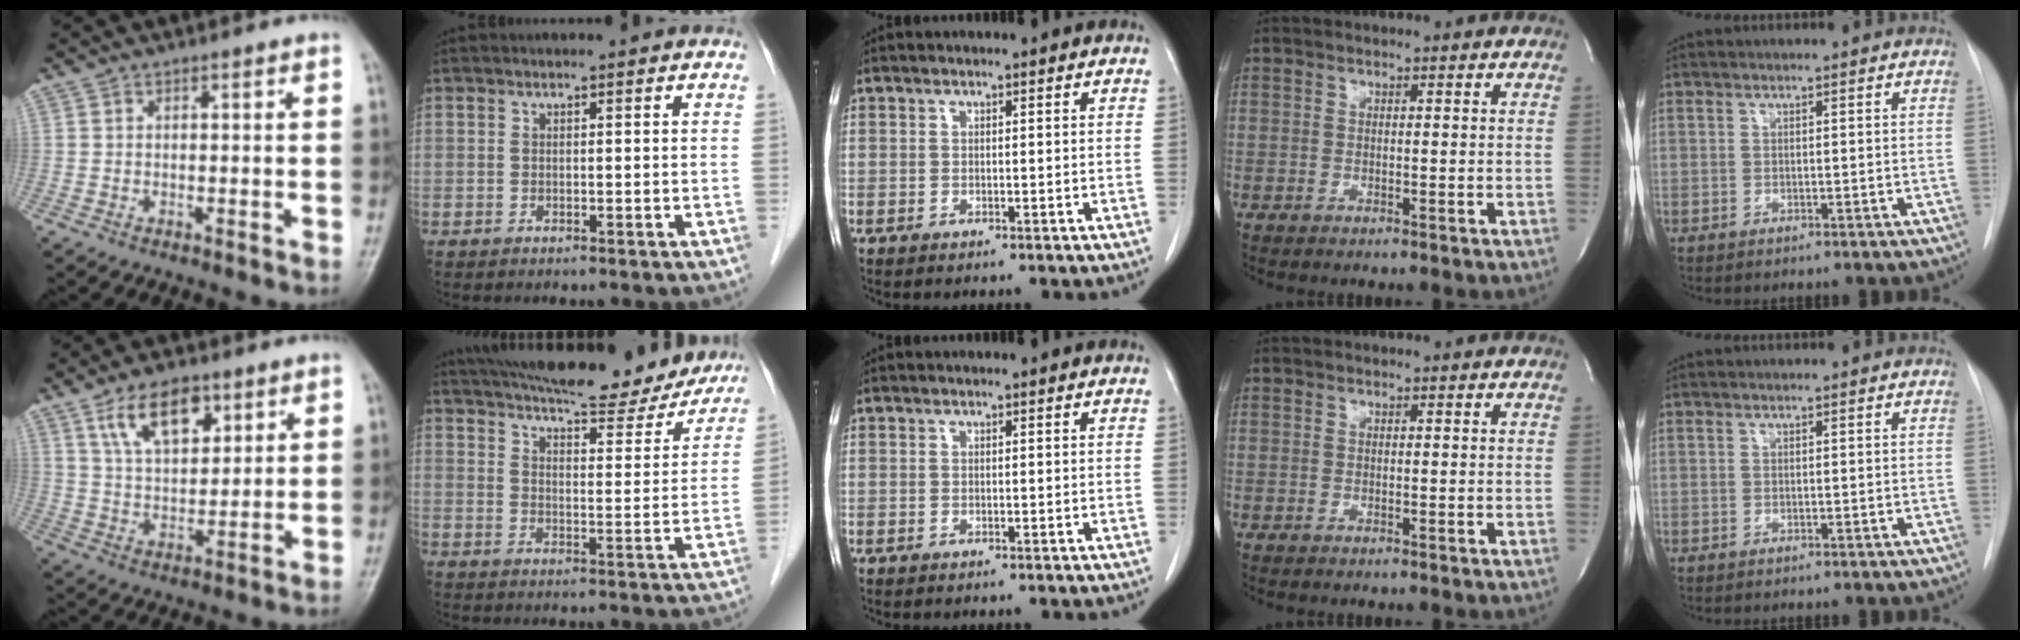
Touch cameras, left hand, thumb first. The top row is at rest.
{"thumb": {"total": 10.9, "force": [5.7, 5.8, 7.2], "torque": [-0.103, -0.024, 0.107]}, "index": {"total": 21.3, "force": [18.9, 4.8, 8.6], "torque": [-0.139, 0.005, 0.247]}}